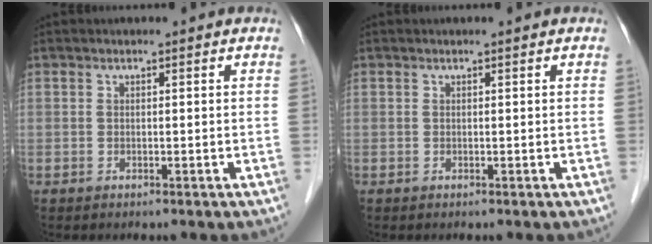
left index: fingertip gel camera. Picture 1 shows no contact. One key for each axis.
{"total": 0.0}